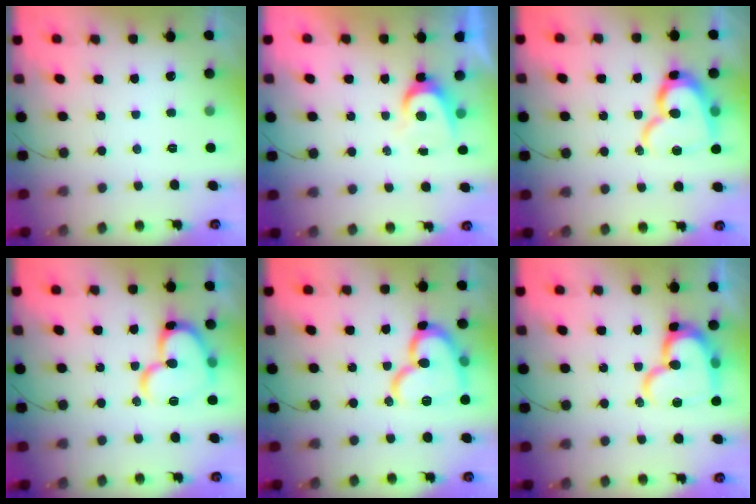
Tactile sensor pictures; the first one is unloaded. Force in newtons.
{"total": 5.5, "press": 5.5, "slide": 0.6}
{"total": 14.7, "press": 14.7, "slide": 0.9}
{"total": 17.5, "press": 17.4, "slide": 2.1}
{"total": 16.5, "press": 16.4, "slide": 1.8}
{"total": 17.5, "press": 17.5, "slide": 1.0}